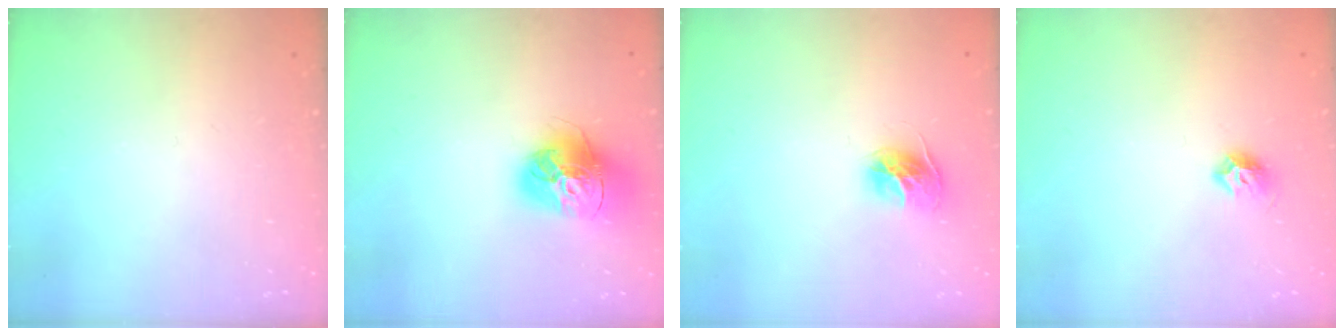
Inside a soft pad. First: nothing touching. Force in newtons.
{"total": 17.0, "press": 16.9, "slide": 1.7}
{"total": 11.1, "press": 11.1, "slide": 0.9}
{"total": 6.8, "press": 6.7, "slide": 0.8}